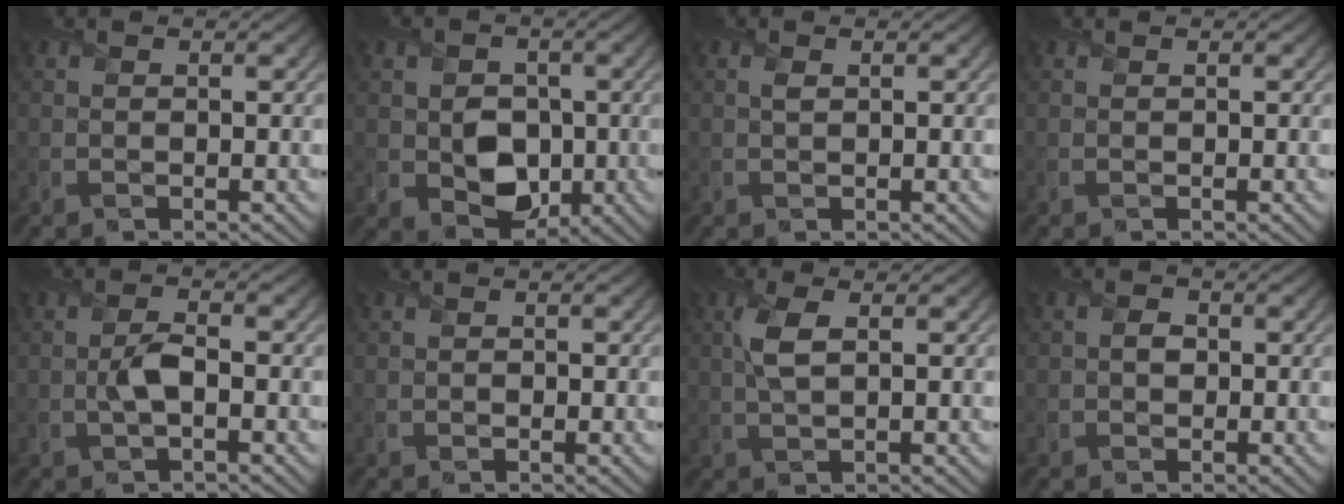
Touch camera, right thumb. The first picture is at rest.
{"total": 6.9, "force": [-0.5, 5.7, 3.9], "torque": [-0.081, -0.018, -0.012]}
{"total": 0.5, "force": [0.3, 0.2, 0.4], "torque": [-0.010, 0.004, 0.005]}
{"total": 0.0}
{"total": 2.5, "force": [-0.5, 0.9, 2.3], "torque": [-0.052, 0.005, -0.011]}
{"total": 0.8, "force": [-0.3, 0.7, 0.2], "torque": [0.001, -0.008, -0.006]}
{"total": 3.5, "force": [0.9, 1.3, 3.2], "torque": [-0.078, 0.003, 0.019]}
{"total": 1.4, "force": [0.0, 1.3, 0.6], "torque": [-0.009, 0.001, -0.006]}